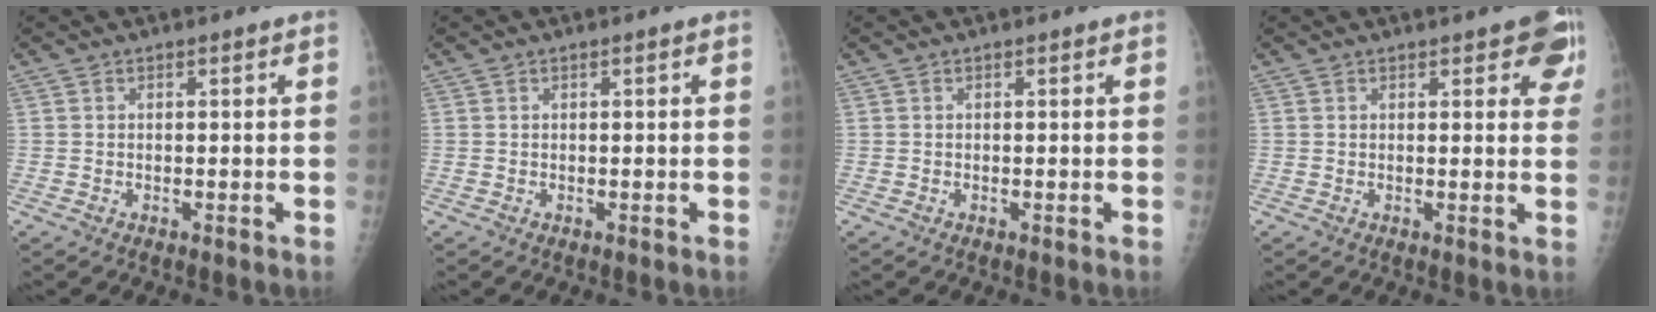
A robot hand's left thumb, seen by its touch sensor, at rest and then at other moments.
{"total": 0.0}
{"total": 0.0}
{"total": 7.0, "force": [3.7, 2.7, 5.3], "torque": [-0.032, -0.009, 0.036]}